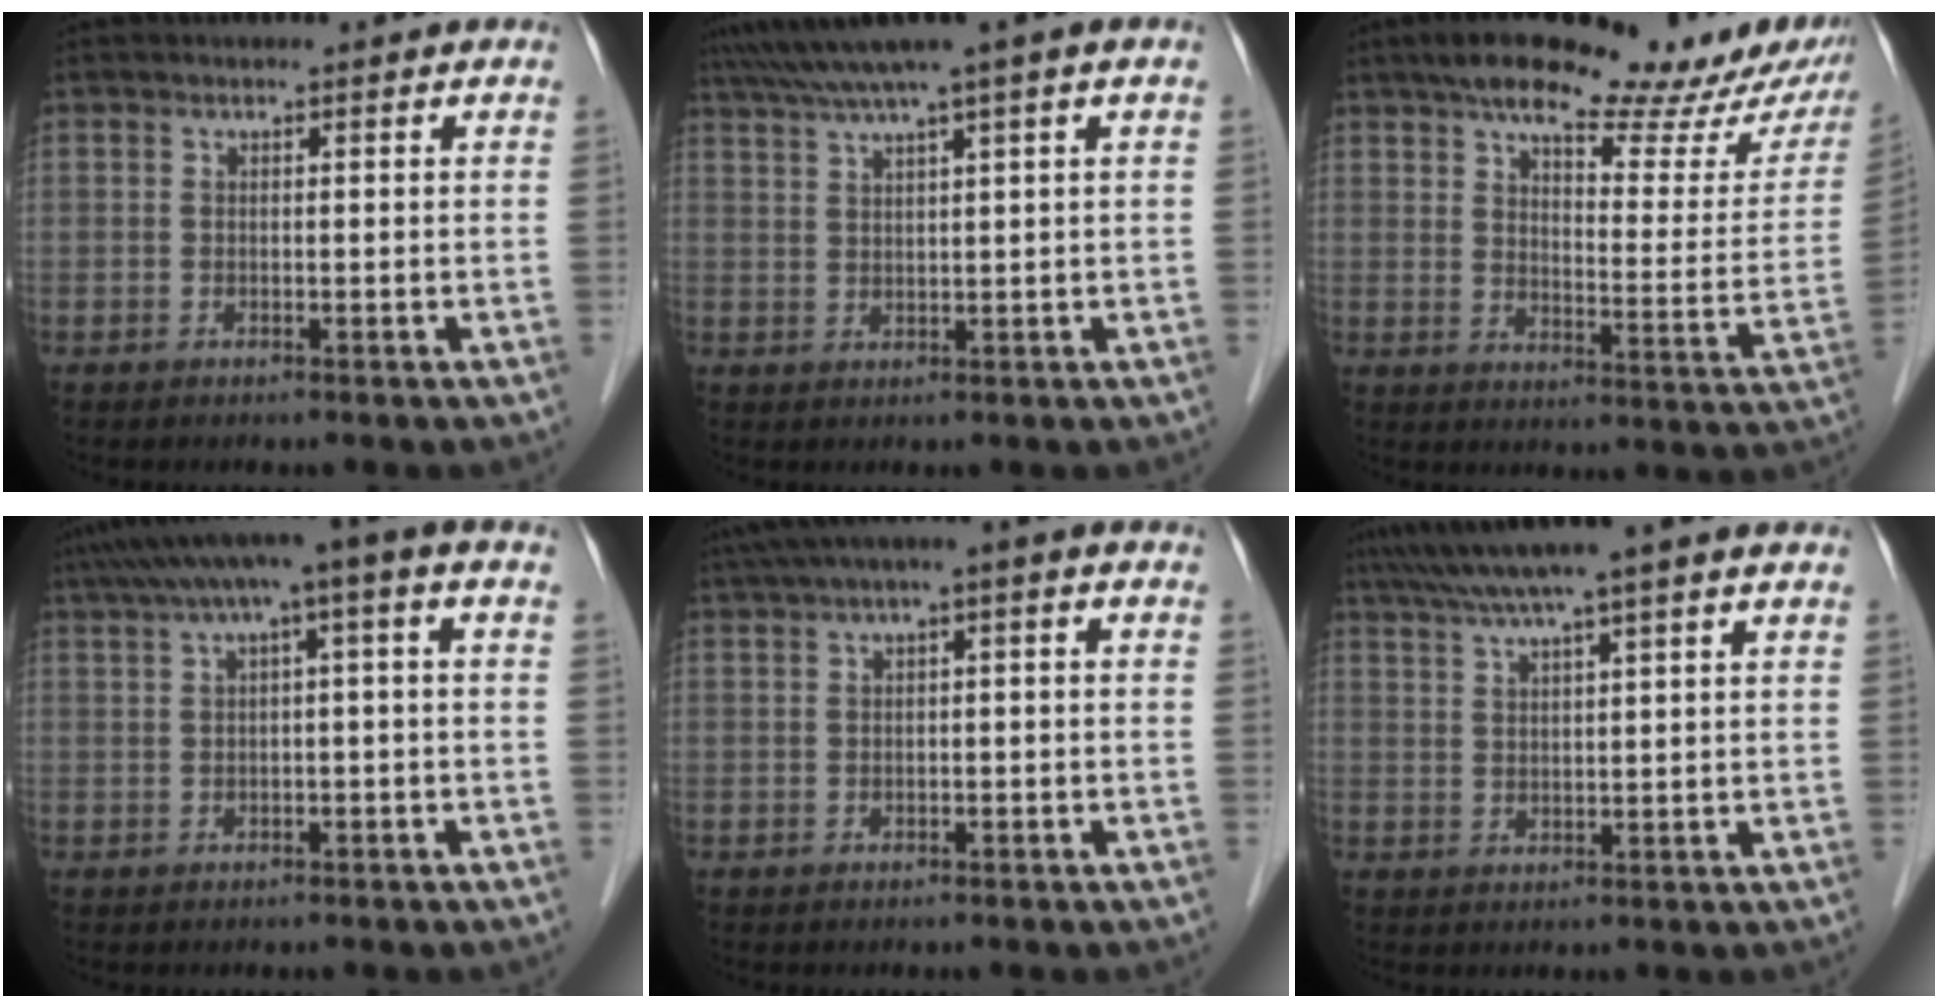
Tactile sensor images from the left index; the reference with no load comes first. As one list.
[{"total": 6.9, "force": [4.6, -1.2, 4.9], "torque": [-0.088, 0.034, 0.080]}, {"total": 23.7, "force": [19.0, 6.0, 12.8], "torque": [-0.160, 0.002, 0.229]}, {"total": 7.4, "force": [2.3, 0.1, 7.1], "torque": [-0.115, 0.046, 0.035]}, {"total": 4.9, "force": [1.4, 0.9, 4.6], "torque": [-0.082, 0.033, 0.021]}, {"total": 8.6, "force": [6.3, -0.6, 5.9], "torque": [-0.101, 0.037, 0.097]}]